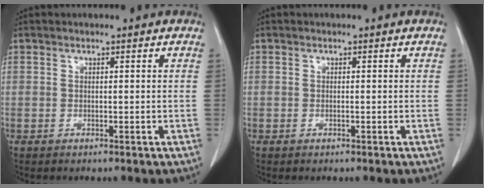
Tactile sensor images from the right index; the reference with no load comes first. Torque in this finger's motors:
{"motor_torque": [0.13, -0.06, -0.01, -0.01]}